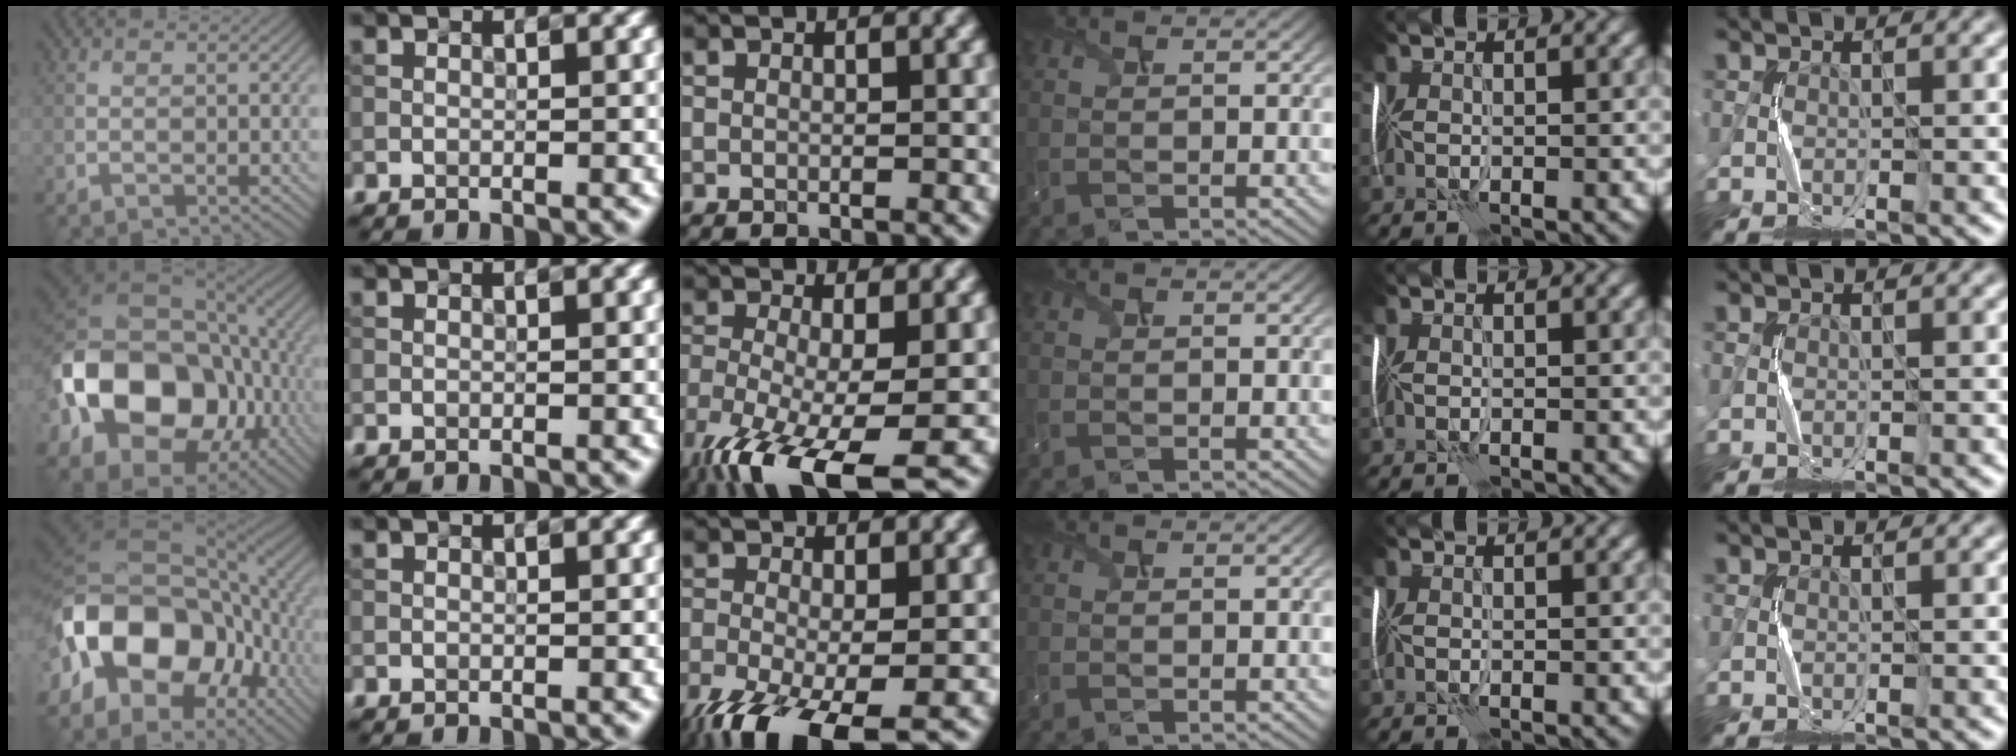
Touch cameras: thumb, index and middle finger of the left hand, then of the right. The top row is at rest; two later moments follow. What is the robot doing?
{"motion": "shake", "object": "handbell"}